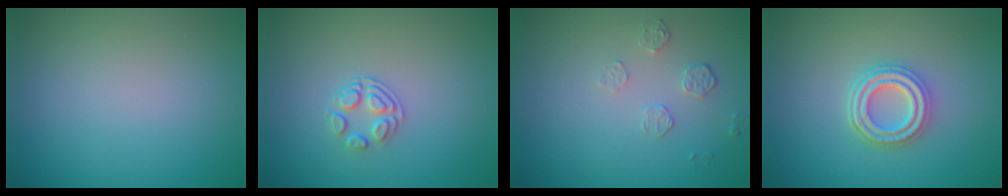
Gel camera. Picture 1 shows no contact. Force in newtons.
{"total": 1.8, "press": 1.2, "slide": 1.4}
{"total": 1.5, "press": 0.8, "slide": 1.3}
{"total": 4.0, "press": 3.1, "slide": 2.6}